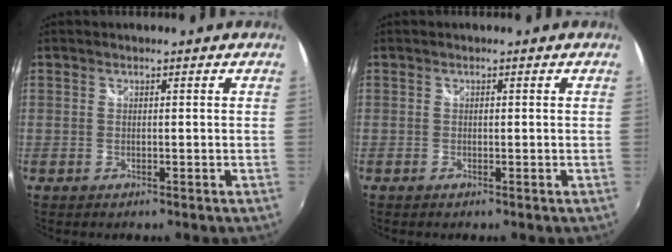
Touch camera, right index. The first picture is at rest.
{"total": 0.0}